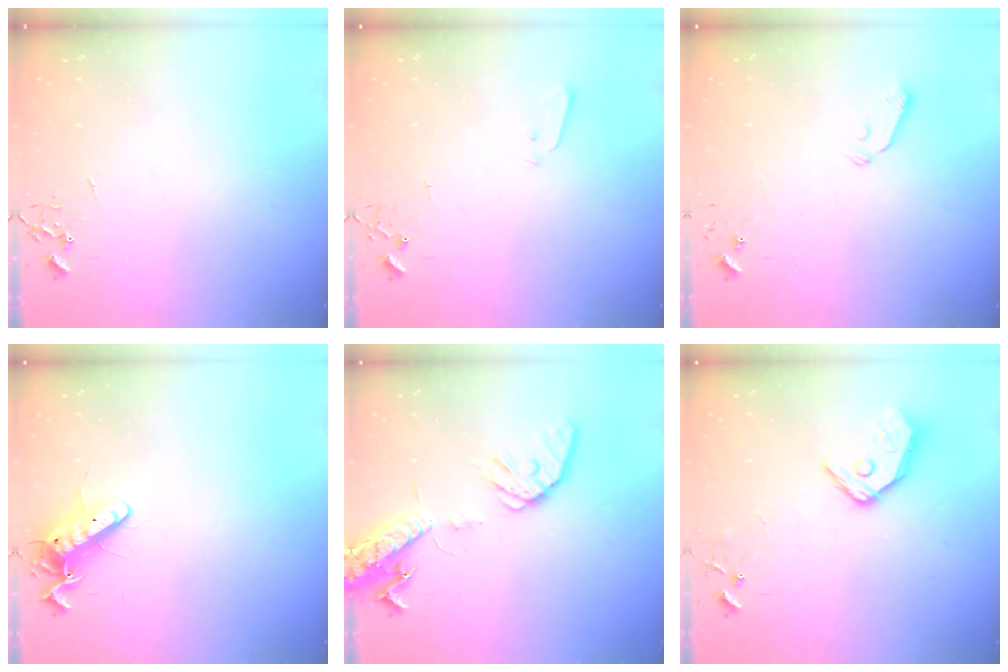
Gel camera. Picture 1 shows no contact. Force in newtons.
{"total": 2.1, "press": 2.1, "slide": 0.3}
{"total": 5.9, "press": 5.9, "slide": 0.5}
{"total": 12.4, "press": 12.4, "slide": 0.9}
{"total": 16.1, "press": 15.8, "slide": 3.0}
{"total": 12.4, "press": 12.2, "slide": 2.1}